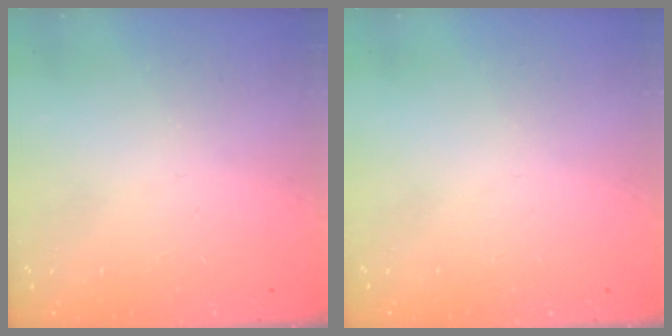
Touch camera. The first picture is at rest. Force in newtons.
{"total": 0.0}